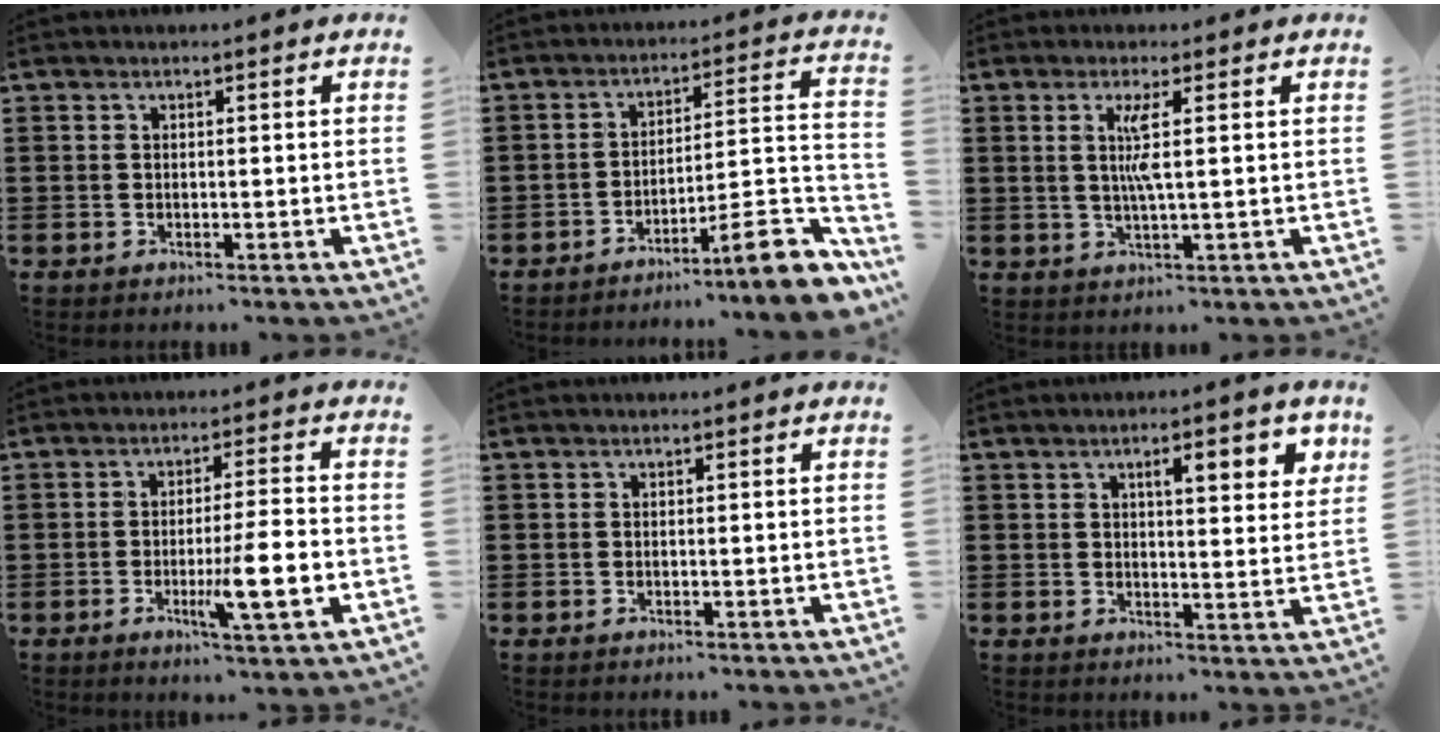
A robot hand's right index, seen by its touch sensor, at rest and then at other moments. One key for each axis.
{"total": 8.9, "fx": -6.1, "fy": 0.9, "fz": 6.4, "tx": -0.089, "ty": -0.001, "tz": -0.115}
{"total": 4.1, "fx": 0.8, "fy": -0.1, "fz": 4.0, "tx": -0.080, "ty": -0.004, "tz": 0.011}
{"total": 9.5, "fx": -2.5, "fy": 1.0, "fz": 9.1, "tx": -0.152, "ty": -0.011, "tz": -0.040}
{"total": 0.0}
{"total": 5.2, "fx": 2.2, "fy": 1.5, "fz": 4.4, "tx": -0.068, "ty": -0.001, "tz": 0.029}